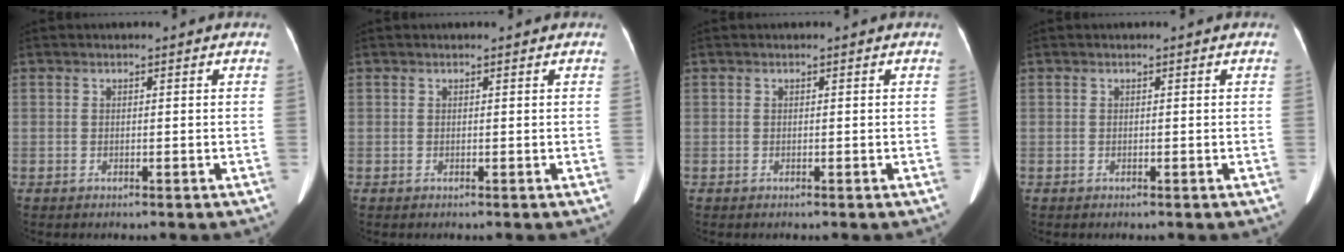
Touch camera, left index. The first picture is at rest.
{"total": 0.0}
{"total": 0.0}
{"total": 0.0}